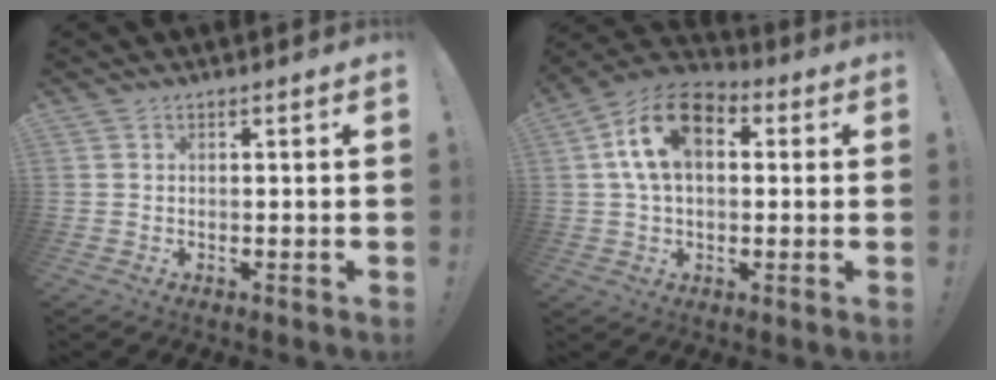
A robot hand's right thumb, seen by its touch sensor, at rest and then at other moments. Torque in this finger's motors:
{"motor_torque": [1.97, 2.19, 1.48, -0.04, 0.23]}